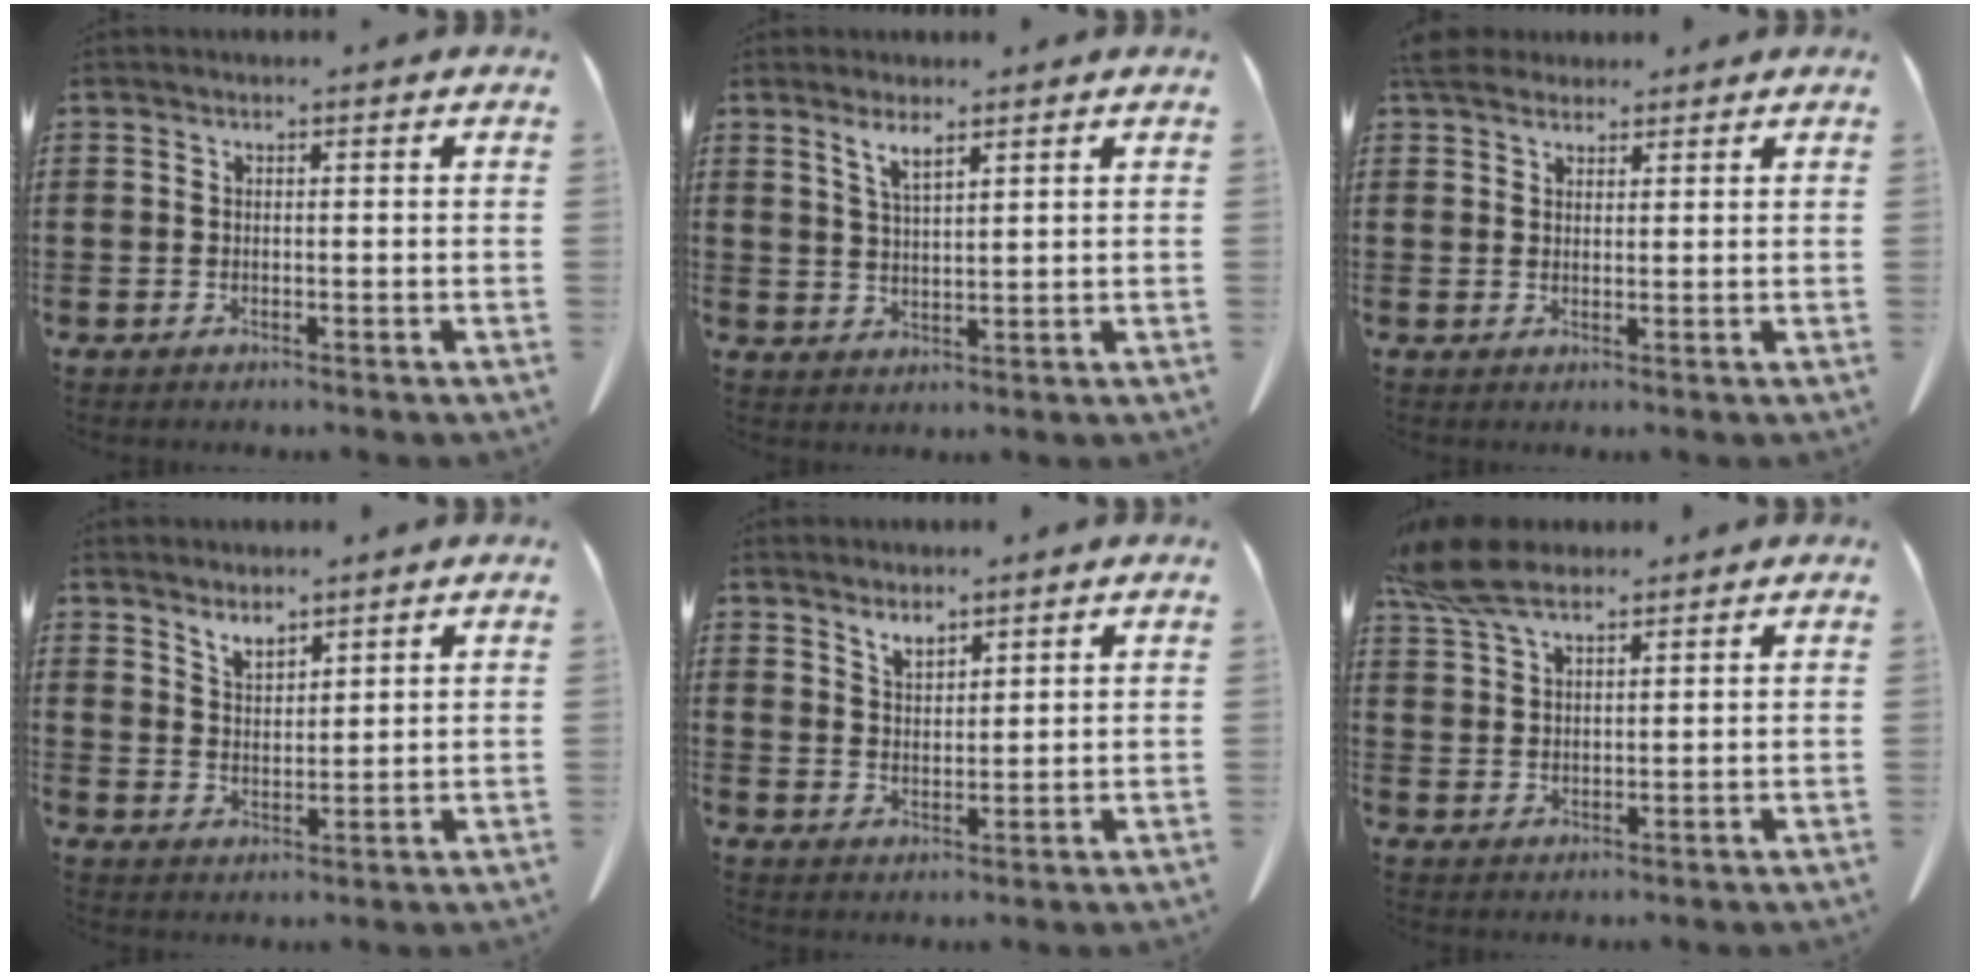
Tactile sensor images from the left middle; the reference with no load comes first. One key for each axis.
{"total": 3.1, "fx": 2.3, "fy": 0.5, "fz": 2.0, "tx": -0.045, "ty": 0.003, "tz": 0.042}
{"total": 3.6, "fx": 3.1, "fy": 1.6, "fz": 1.1, "tx": -0.022, "ty": 0.000, "tz": 0.058}
{"total": 3.3, "fx": 3.1, "fy": 0.9, "fz": 0.7, "tx": -0.022, "ty": -0.006, "tz": 0.058}
{"total": 2.8, "fx": 2.6, "fy": 0.8, "fz": 0.7, "tx": -0.021, "ty": -0.002, "tz": 0.048}
{"total": 8.2, "fx": 6.2, "fy": 2.9, "fz": 4.6, "tx": -0.114, "ty": -0.005, "tz": 0.115}